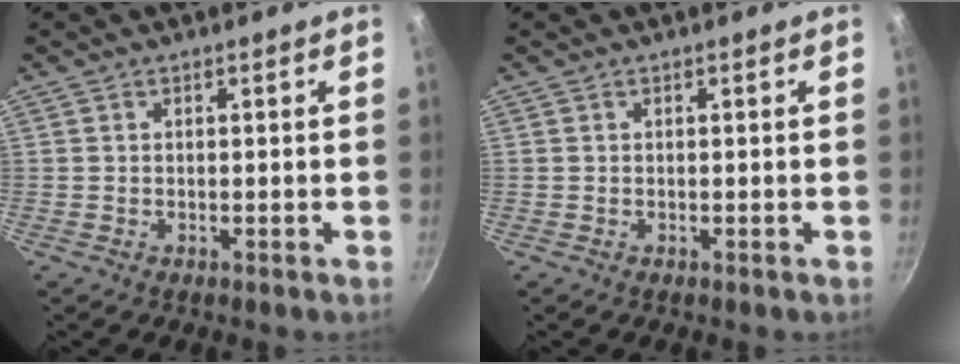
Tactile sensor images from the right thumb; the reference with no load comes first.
{"total": 0.0}